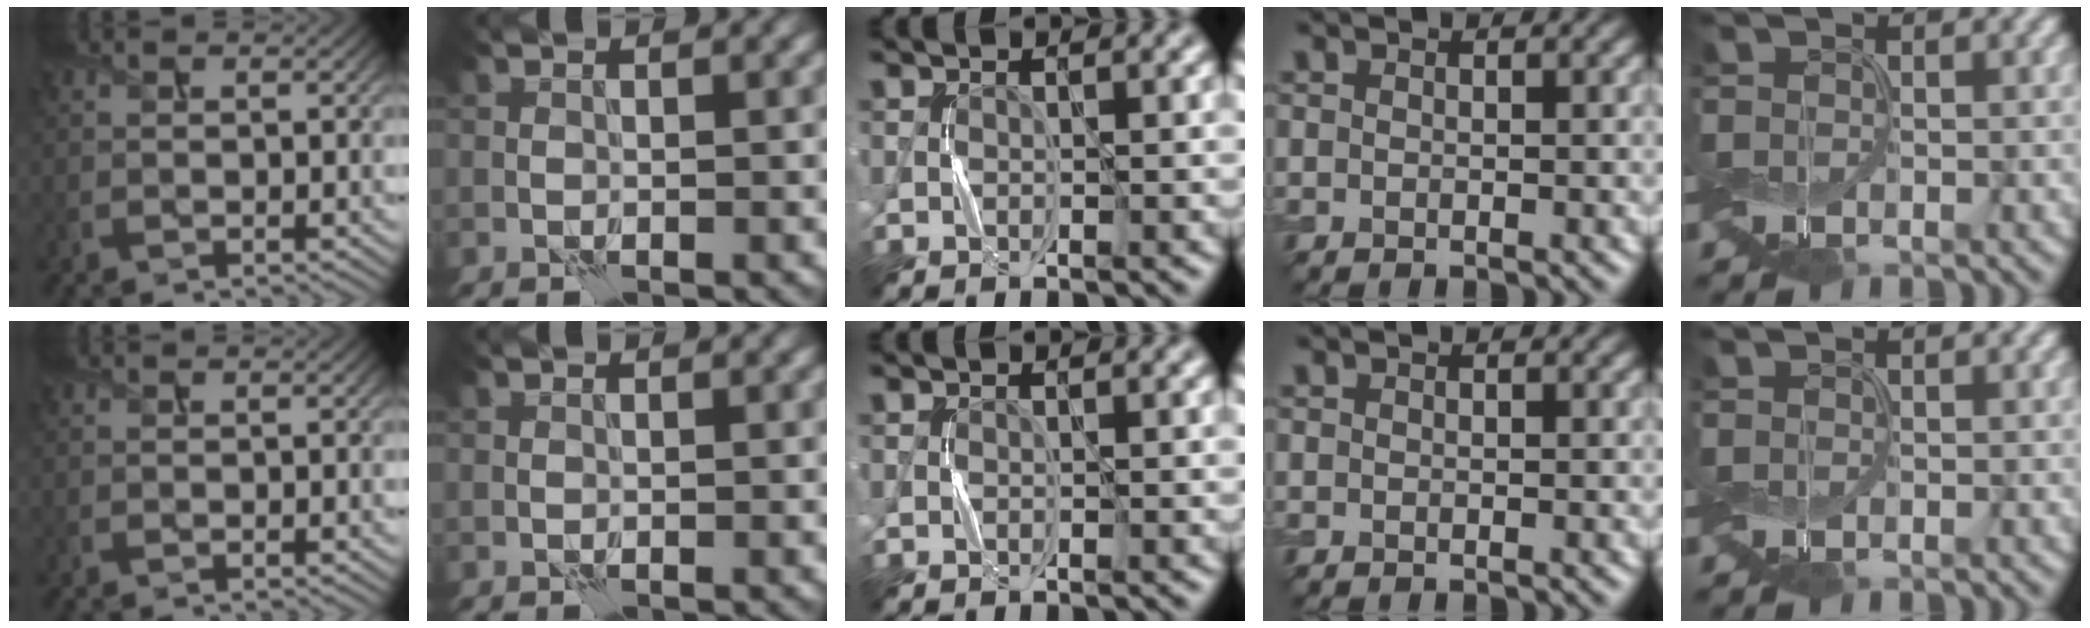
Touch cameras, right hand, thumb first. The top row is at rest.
{}